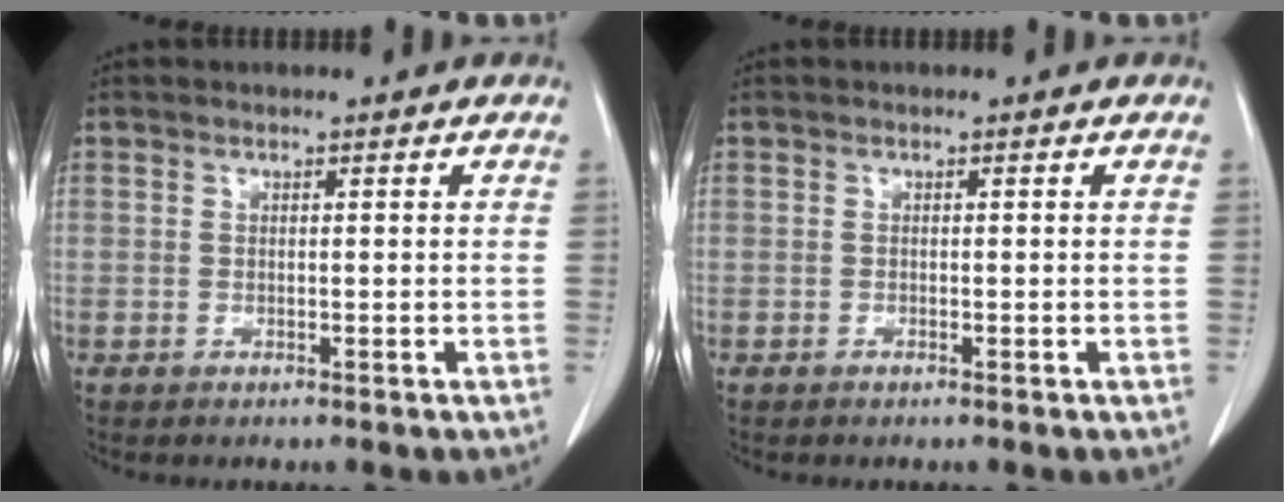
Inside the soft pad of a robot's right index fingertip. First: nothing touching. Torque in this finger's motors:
{"motor_torque": [0.00, 0.00, 0.01, 0.01]}